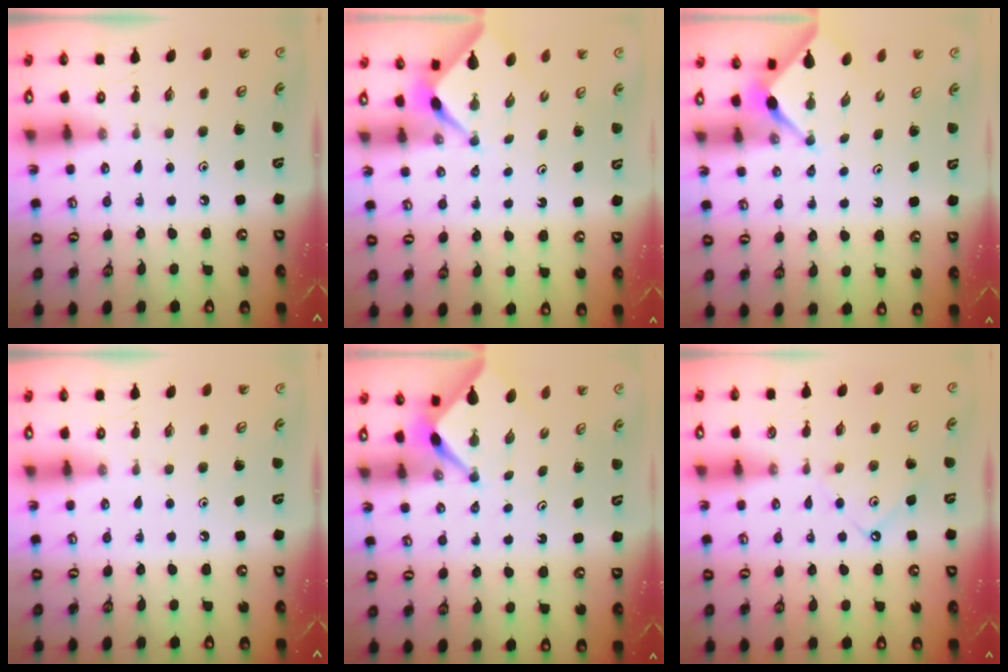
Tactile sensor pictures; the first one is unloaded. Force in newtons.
{"total": 2.3, "press": 2.3, "slide": 0.2}
{"total": 3.0, "press": 2.9, "slide": 0.4}
{"total": 0.0}
{"total": 2.4, "press": 2.4, "slide": 0.3}
{"total": 6.1, "press": 6.0, "slide": 0.7}